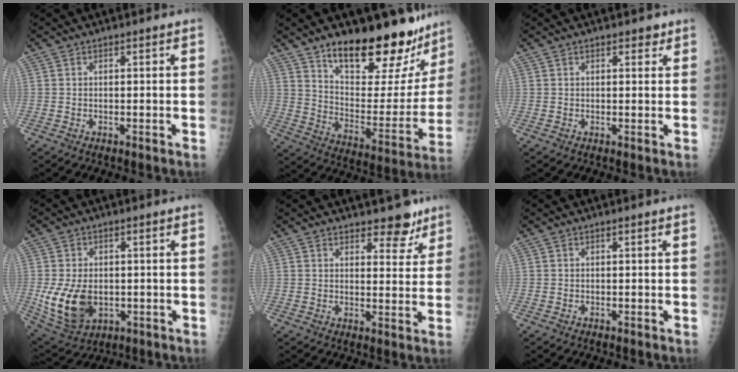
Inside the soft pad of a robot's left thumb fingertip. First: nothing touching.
{"total": 24.9, "force": [19.0, 9.4, 13.0], "torque": [-0.142, -0.109, 0.281]}
{"total": 1.9, "force": [1.2, 1.0, 1.0], "torque": [0.002, -0.004, 0.012]}
{"total": 11.1, "force": [-1.4, 7.6, 8.0], "torque": [-0.140, -0.007, -0.007]}
{"total": 5.6, "force": [4.4, 2.7, 2.3], "torque": [0.002, -0.028, 0.059]}
{"total": 0.0}